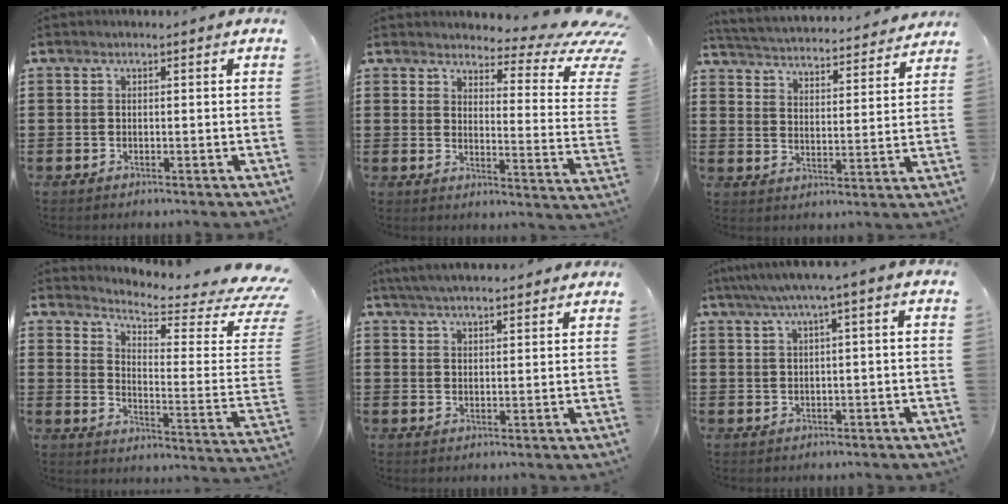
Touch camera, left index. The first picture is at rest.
{"total": 5.5, "force": [4.3, 0.9, 3.3], "torque": [-0.061, -0.038, 0.067]}
{"total": 3.4, "force": [3.4, -0.4, 0.1], "torque": [-0.025, -0.036, 0.051]}
{"total": 4.4, "force": [3.8, 0.1, 2.1], "torque": [-0.057, -0.046, 0.059]}
{"total": 4.0, "force": [3.8, 0.1, 1.2], "torque": [-0.033, -0.003, 0.070]}
{"total": 2.8, "force": [0.9, -0.5, 2.7], "torque": [-0.051, -0.004, 0.011]}